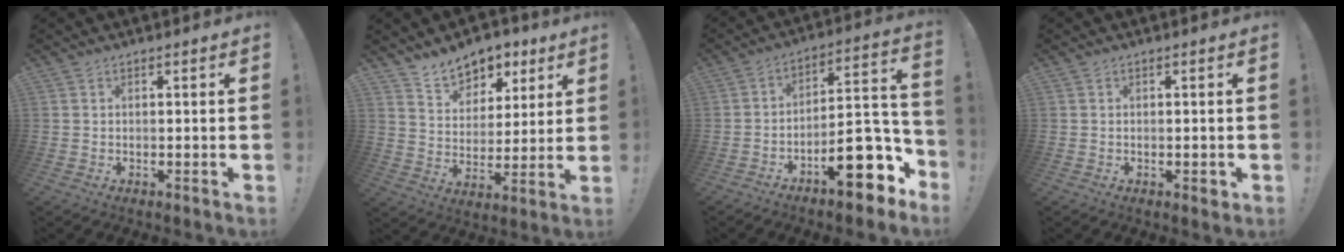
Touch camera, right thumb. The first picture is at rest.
{"total": 10.7, "force": [8.2, 6.4, 2.2], "torque": [-0.032, -0.062, 0.158]}
{"total": 18.2, "force": [-9.6, 7.4, 13.6], "torque": [-0.159, 0.057, -0.146]}
{"total": 1.5, "force": [-0.4, 0.6, 1.2], "torque": [-0.011, -0.002, -0.008]}